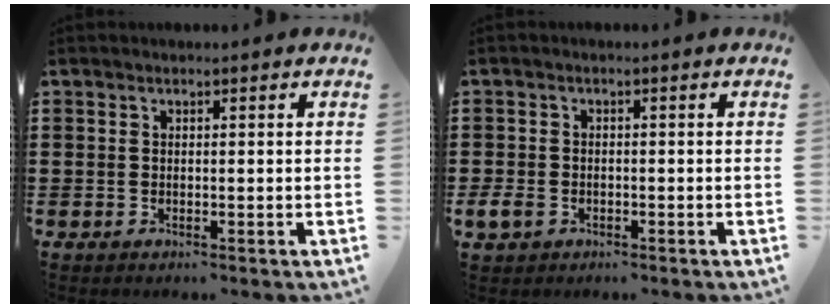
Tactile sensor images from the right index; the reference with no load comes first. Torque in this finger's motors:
{"motor_torque": [0.33, -0.14, 0.04, 0.05]}